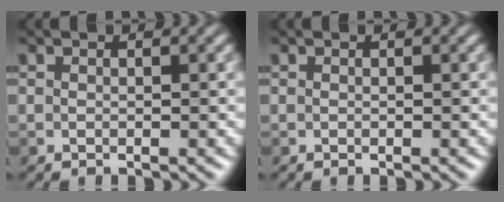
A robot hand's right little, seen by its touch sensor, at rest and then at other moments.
{"total": 0.0}